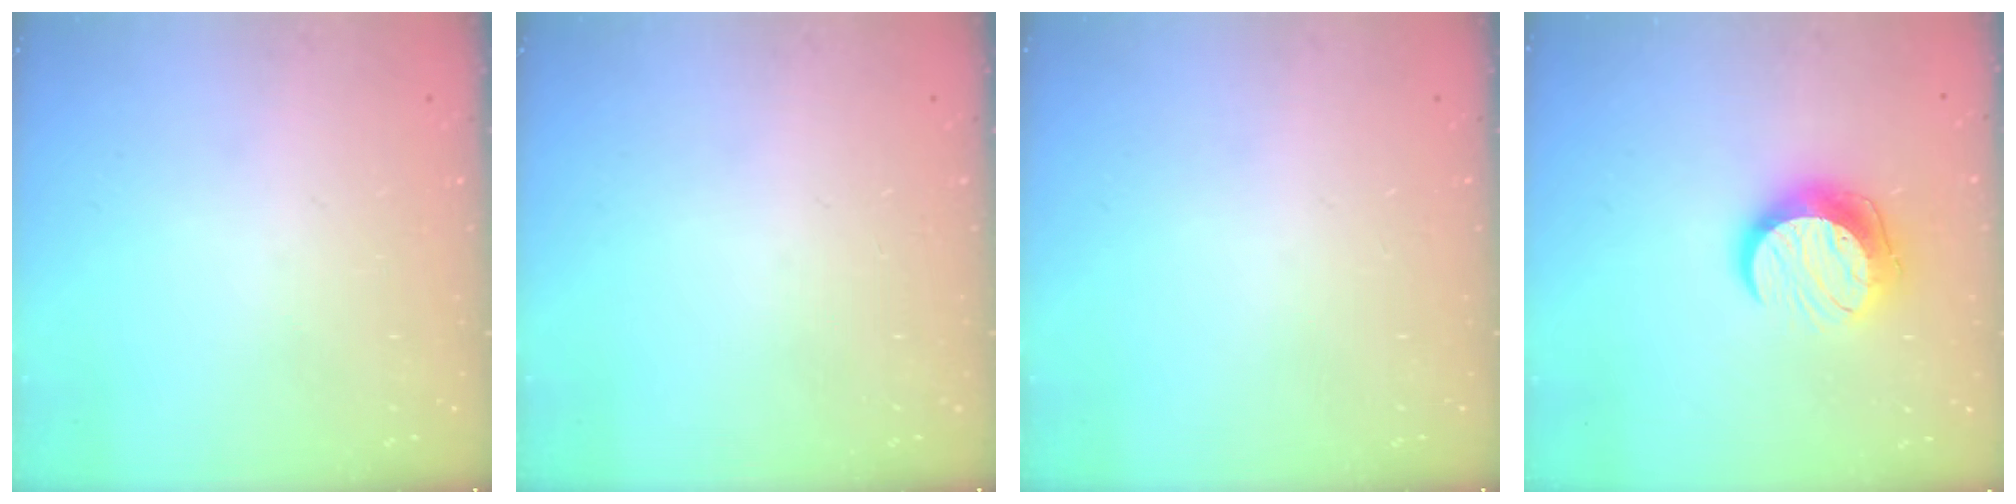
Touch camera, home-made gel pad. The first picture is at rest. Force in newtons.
{"total": 0.0}
{"total": 0.0}
{"total": 13.2, "press": 13.2, "slide": 0.8}